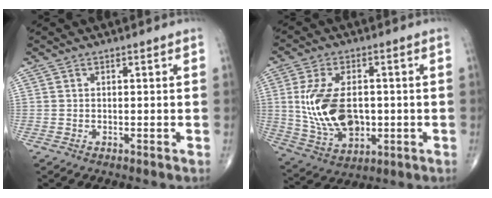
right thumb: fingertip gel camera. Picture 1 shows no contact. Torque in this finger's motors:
{"motor_torque": [-0.50, 0.80, 1.04, 0.12, 0.24]}